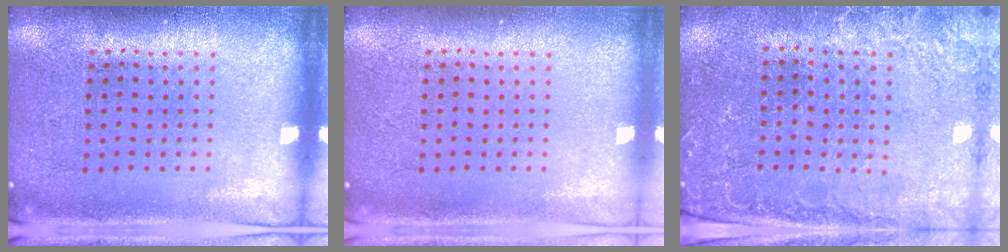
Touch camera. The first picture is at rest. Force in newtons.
{"total": 0.0}
{"total": 0.6, "press": 0.4, "slide": 0.4}